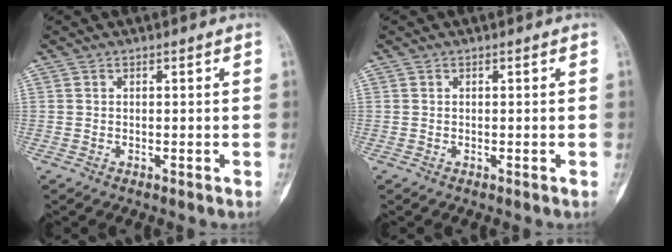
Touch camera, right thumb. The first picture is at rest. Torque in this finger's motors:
{"motor_torque": [0.01, 0.02, 0.05, -0.02, 0.04]}